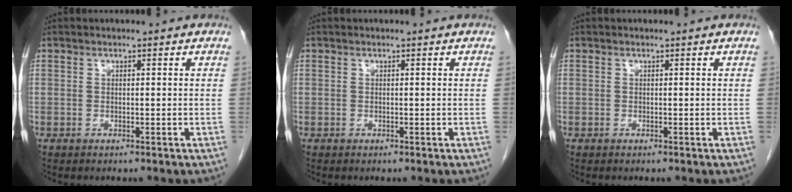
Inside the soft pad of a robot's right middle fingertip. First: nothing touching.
{"total": 0.0}
{"total": 0.0}